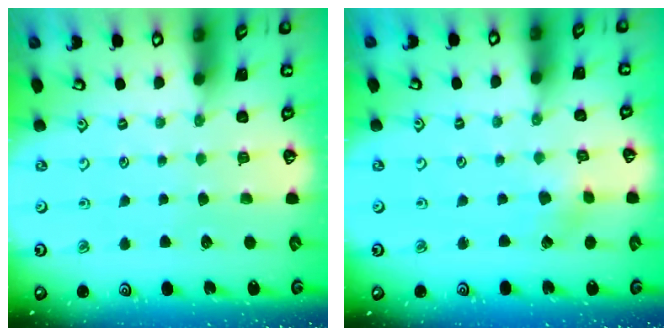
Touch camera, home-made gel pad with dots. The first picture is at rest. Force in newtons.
{"total": 1.8, "press": 1.8, "slide": 0.2}